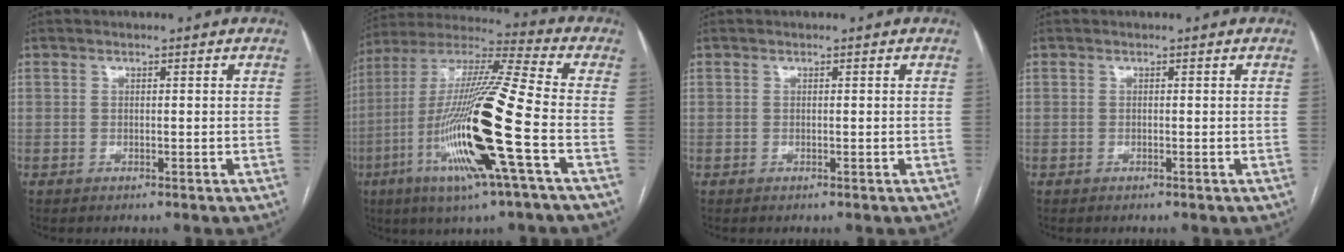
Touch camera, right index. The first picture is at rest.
{"total": 21.0, "force": [-6.4, 0.0, 20.1], "torque": [-0.413, -0.025, -0.127]}
{"total": 0.0}
{"total": 0.0}